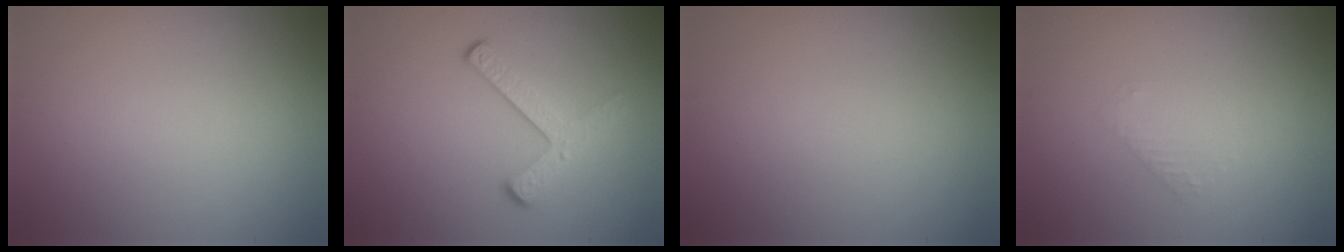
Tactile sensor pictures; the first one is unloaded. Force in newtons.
{"total": 3.2, "press": 2.3, "slide": 2.2}
{"total": 0.0}
{"total": 0.9, "press": 0.9, "slide": 0.2}